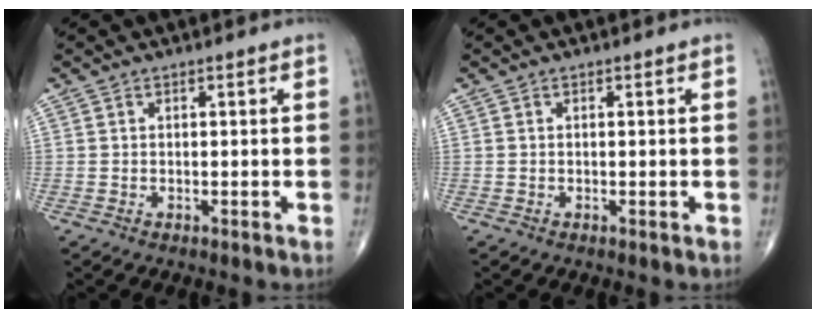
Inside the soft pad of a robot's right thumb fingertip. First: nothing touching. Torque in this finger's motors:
{"motor_torque": [-0.29, -0.52, -0.19, 0.01, 0.01]}